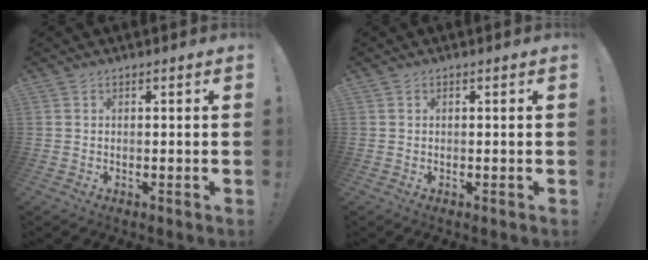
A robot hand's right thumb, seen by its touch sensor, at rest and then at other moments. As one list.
[{"total": 0.0}]